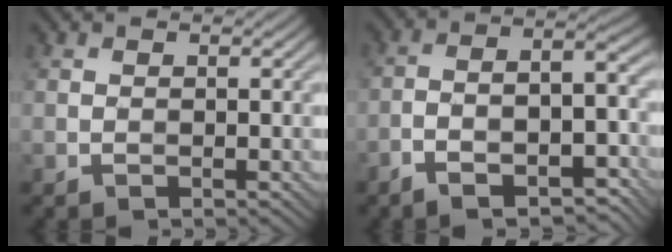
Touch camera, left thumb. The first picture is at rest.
{"total": 9.4, "force": [-5.4, 3.2, 6.9], "torque": [-0.112, -0.007, -0.089]}